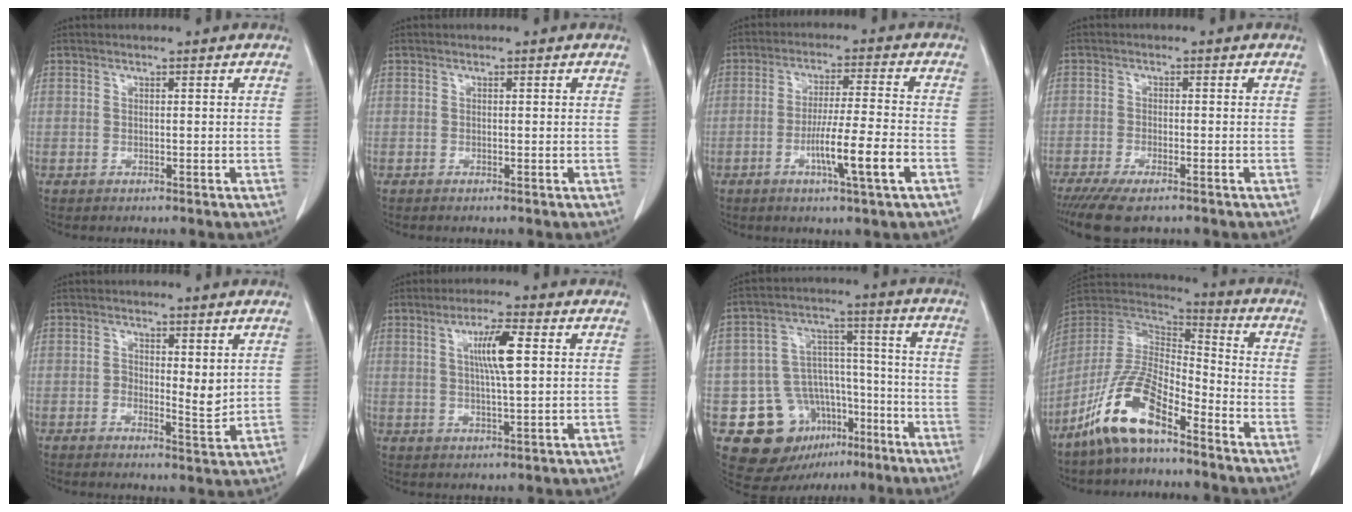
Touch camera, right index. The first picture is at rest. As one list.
[{"total": 0.0}, {"total": 9.1, "force": [-3.4, -0.6, 8.4], "torque": [-0.145, -0.011, -0.061]}, {"total": 7.1, "force": [-5.6, 1.4, 4.2], "torque": [-0.068, -0.015, -0.089]}, {"total": 3.9, "force": [0.6, 1.5, 3.5], "torque": [-0.050, -0.009, 0.008]}, {"total": 6.4, "force": [1.6, 0.3, 6.2], "torque": [-0.111, 0.001, 0.027]}, {"total": 15.3, "force": [-7.7, 11.3, 6.7], "torque": [-0.101, 0.061, -0.105]}, {"total": 13.2, "force": [-8.7, 3.9, 9.1], "torque": [-0.192, 0.008, -0.168]}]